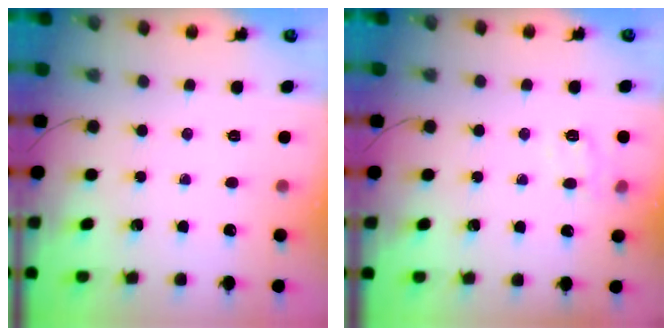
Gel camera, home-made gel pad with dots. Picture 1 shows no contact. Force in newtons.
{"total": 8.2, "press": 8.1, "slide": 1.1}